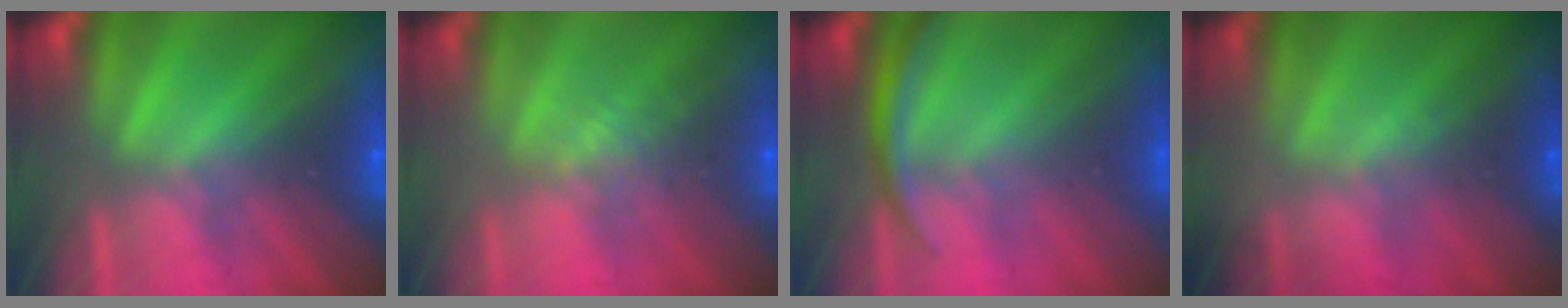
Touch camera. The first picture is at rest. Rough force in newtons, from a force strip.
{"total": 2.0}
{"total": 2.9}
{"total": 1.6}